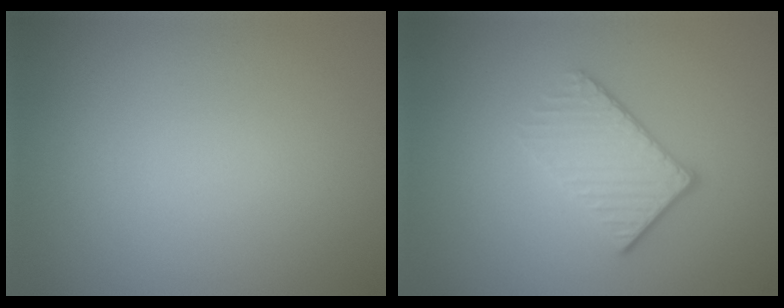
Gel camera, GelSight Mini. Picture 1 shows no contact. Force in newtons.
{"total": 3.8, "press": 3.1, "slide": 2.1}